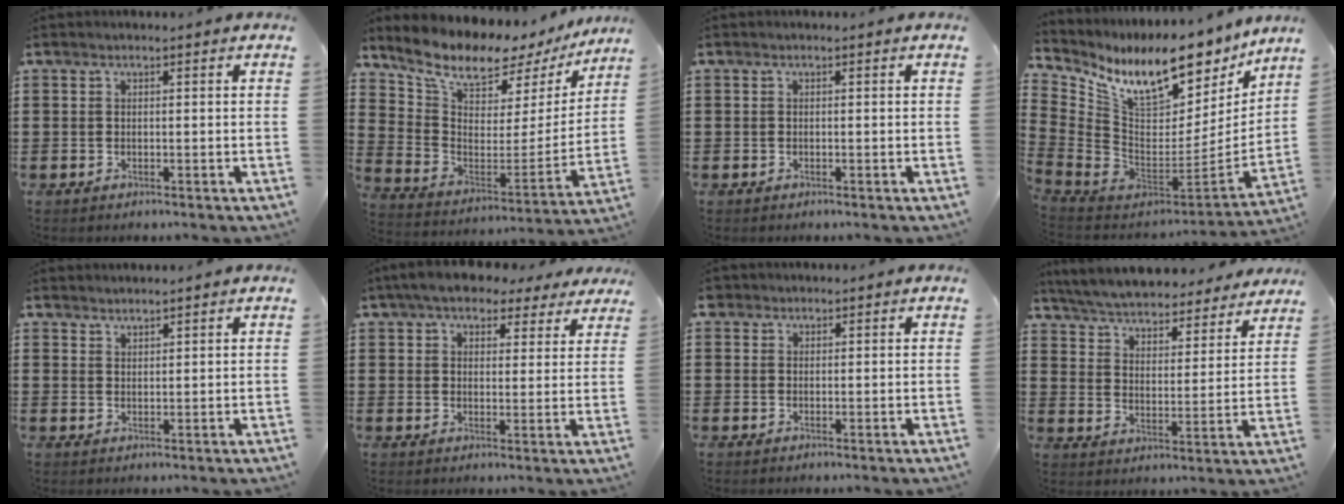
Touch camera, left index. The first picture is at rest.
{"total": 9.5, "force": [8.3, 2.6, 3.9], "torque": [-0.104, -0.065, 0.140]}
{"total": 0.0}
{"total": 13.0, "force": [9.4, 4.6, 7.7], "torque": [-0.157, -0.080, 0.161]}
{"total": 1.7, "force": [1.7, -0.1, -0.2], "torque": [0.002, 0.000, 0.034]}
{"total": 6.3, "force": [5.4, 2.3, 2.3], "torque": [-0.059, -0.003, 0.098]}
{"total": 1.3, "force": [0.9, 0.8, 0.1], "torque": [-0.007, 0.006, 0.018]}
{"total": 5.5, "force": [5.5, -0.1, 0.6], "torque": [-0.040, -0.043, 0.094]}